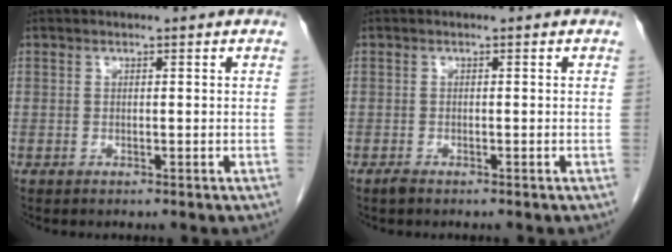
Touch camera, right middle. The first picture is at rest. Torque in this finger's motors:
{"motor_torque": [-0.02, 0.14, -0.07, 0.00]}